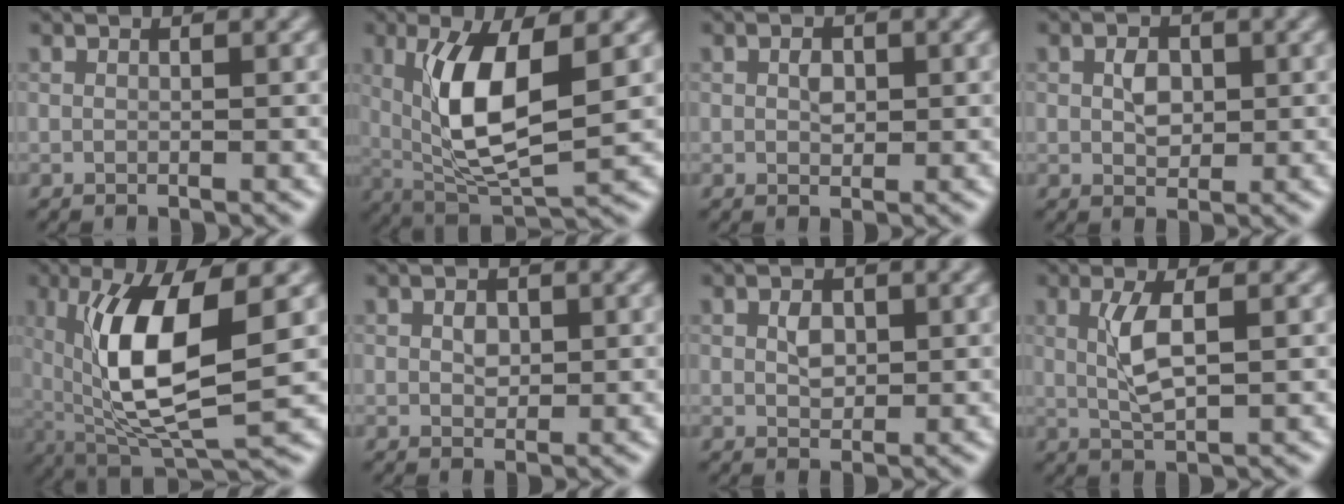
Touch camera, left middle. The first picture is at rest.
{"total": 8.0, "force": [1.3, 2.9, 7.3], "torque": [-0.146, -0.012, 0.033]}
{"total": 0.9, "force": [0.1, 0.7, 0.6], "torque": [-0.015, 0.001, 0.005]}
{"total": 1.8, "force": [0.0, 1.3, 1.2], "torque": [-0.026, 0.001, 0.005]}
{"total": 9.4, "force": [1.3, 3.3, 8.7], "torque": [-0.166, -0.009, 0.032]}
{"total": 1.0, "force": [0.1, 0.8, 0.6], "torque": [-0.013, 0.001, 0.006]}
{"total": 1.4, "force": [0.1, 1.0, 0.9], "torque": [-0.019, 0.000, 0.006]}
{"total": 3.0, "force": [0.4, 0.8, 2.8], "torque": [-0.066, 0.000, 0.013]}